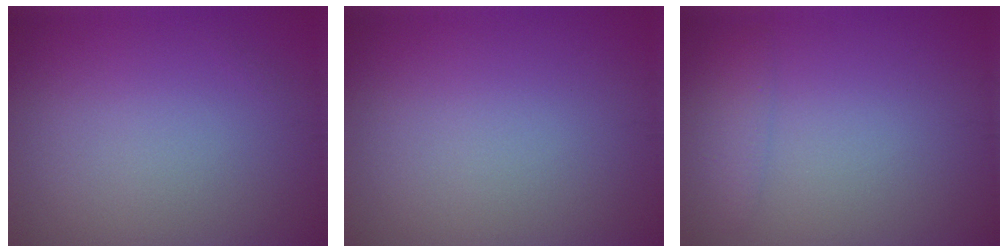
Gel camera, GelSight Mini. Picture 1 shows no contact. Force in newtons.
{"total": 0.0}
{"total": 1.5, "press": 1.5, "slide": 0.0}